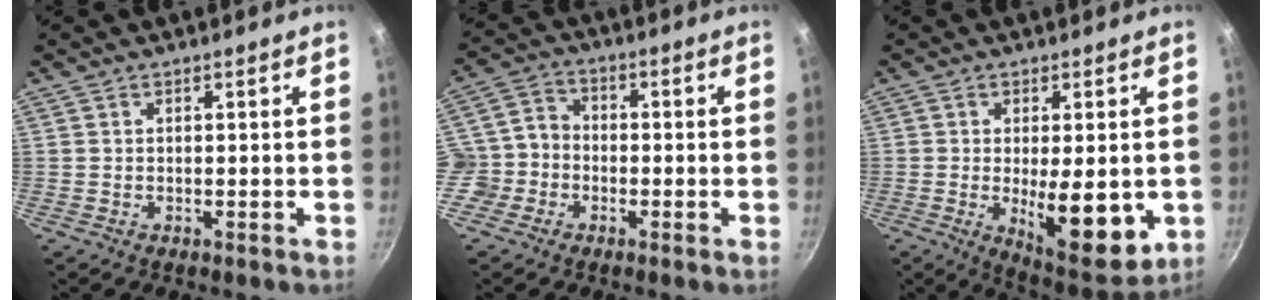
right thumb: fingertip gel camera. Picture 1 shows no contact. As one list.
[{"total": 6.2, "force": [-2.4, 5.4, 2.0], "torque": [0.000, 0.028, -0.058]}, {"total": 13.9, "force": [-2.0, 5.4, 12.7], "torque": [-0.159, -0.016, -0.015]}]